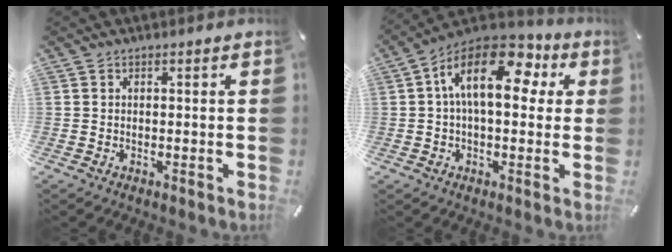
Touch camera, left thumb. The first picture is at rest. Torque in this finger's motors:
{"motor_torque": [0.31, 1.11, 1.59, -1.19, 0.47]}